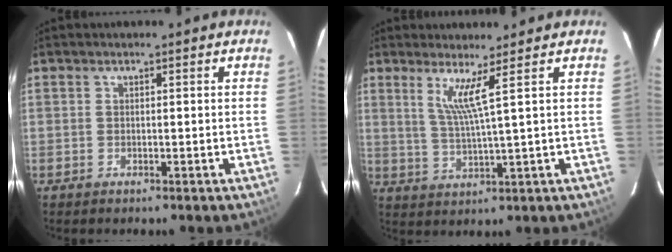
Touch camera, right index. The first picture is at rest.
{"total": 4.7, "force": [2.6, -1.3, 3.7], "torque": [-0.072, -0.014, 0.050]}